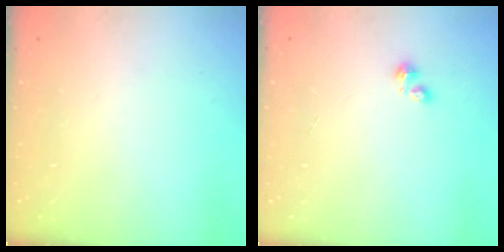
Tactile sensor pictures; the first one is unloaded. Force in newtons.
{"total": 1.9, "press": 1.9, "slide": 0.2}